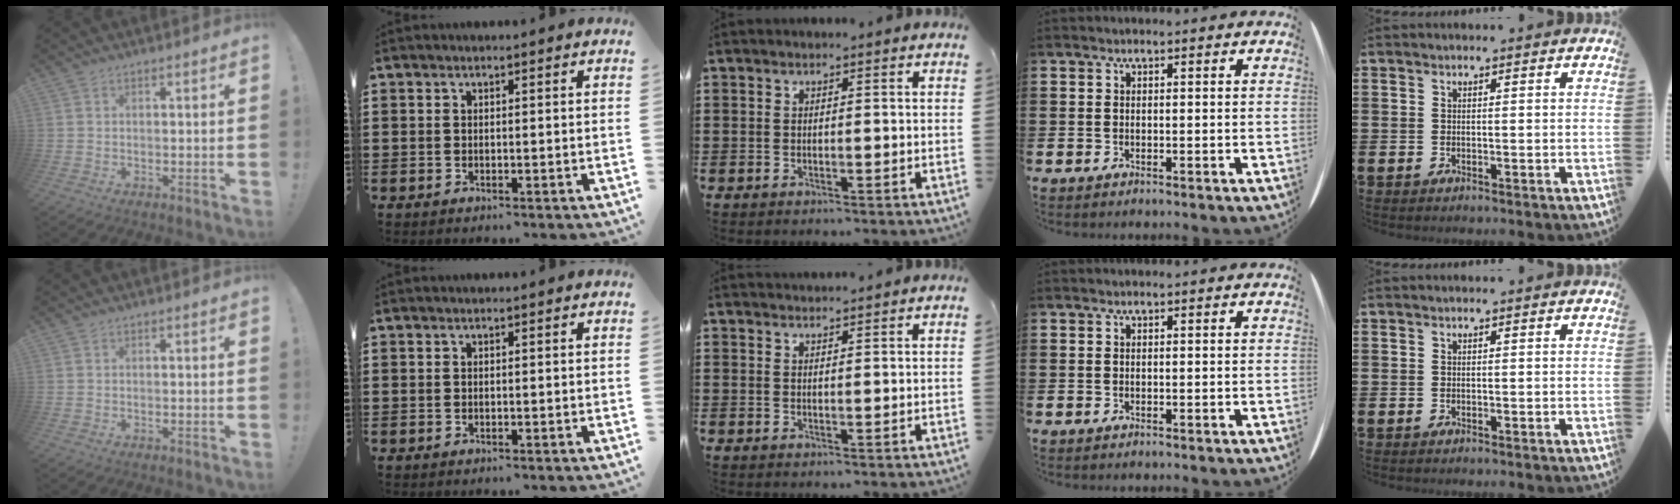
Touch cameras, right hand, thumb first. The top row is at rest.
{"middle": {"total": 1.4, "force": [1.4, 0.1, 0.0], "torque": [-0.003, 0.000, 0.026]}}